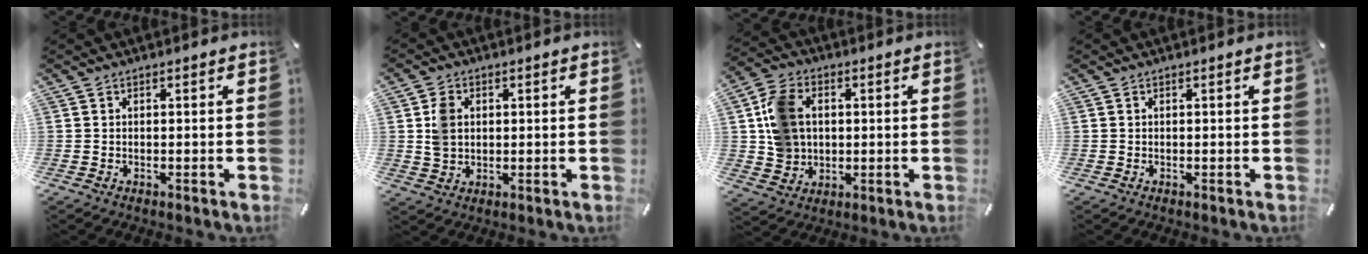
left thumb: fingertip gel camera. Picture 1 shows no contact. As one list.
[{"total": 5.3, "force": [0.7, 4.3, 3.1], "torque": [-0.063, 0.004, 0.013]}, {"total": 10.4, "force": [1.8, 8.8, 5.2], "torque": [-0.101, 0.016, 0.039]}, {"total": 0.0}]